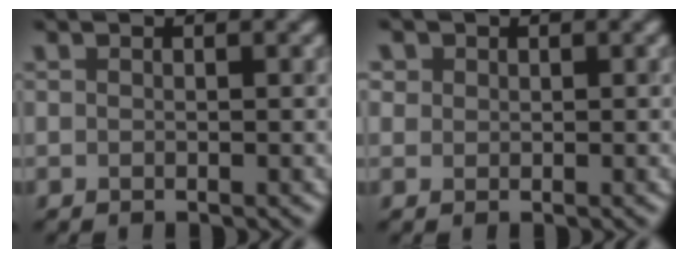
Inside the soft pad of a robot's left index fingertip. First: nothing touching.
{"total": 1.3, "force": [0.5, 1.2, 0.2], "torque": [0.001, 0.004, 0.009]}